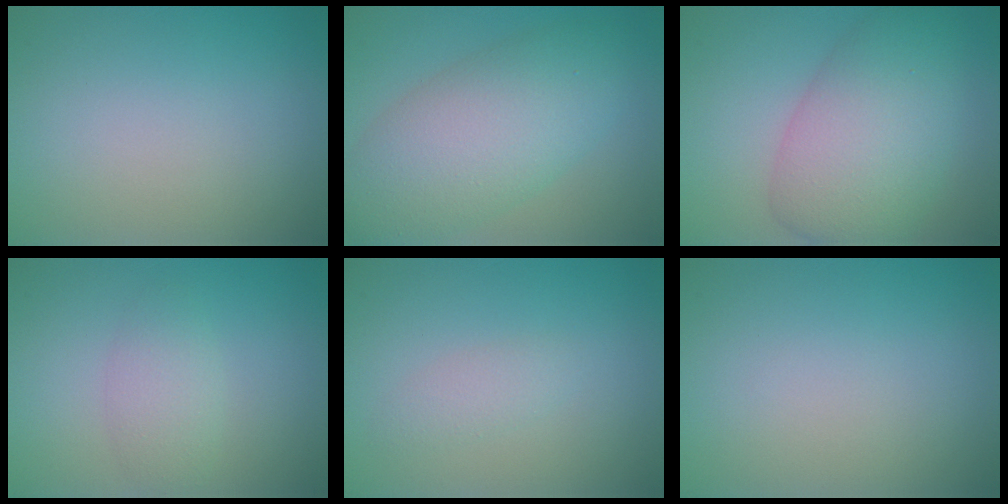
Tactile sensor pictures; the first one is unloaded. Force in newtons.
{"total": 8.3, "press": 8.2, "slide": 0.3}
{"total": 7.8, "press": 7.7, "slide": 0.6}
{"total": 1.2, "press": 1.2, "slide": 0.2}
{"total": 1.3, "press": 1.3, "slide": 0.0}
{"total": 0.0}